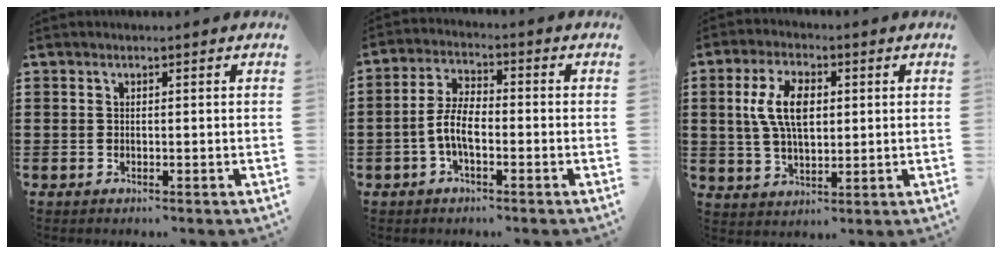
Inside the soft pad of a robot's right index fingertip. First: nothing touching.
{"total": 5.7, "force": [-1.7, 2.5, 4.8], "torque": [-0.118, -0.003, -0.041]}
{"total": 8.3, "force": [1.5, 4.3, 7.0], "torque": [-0.148, 0.007, 0.020]}